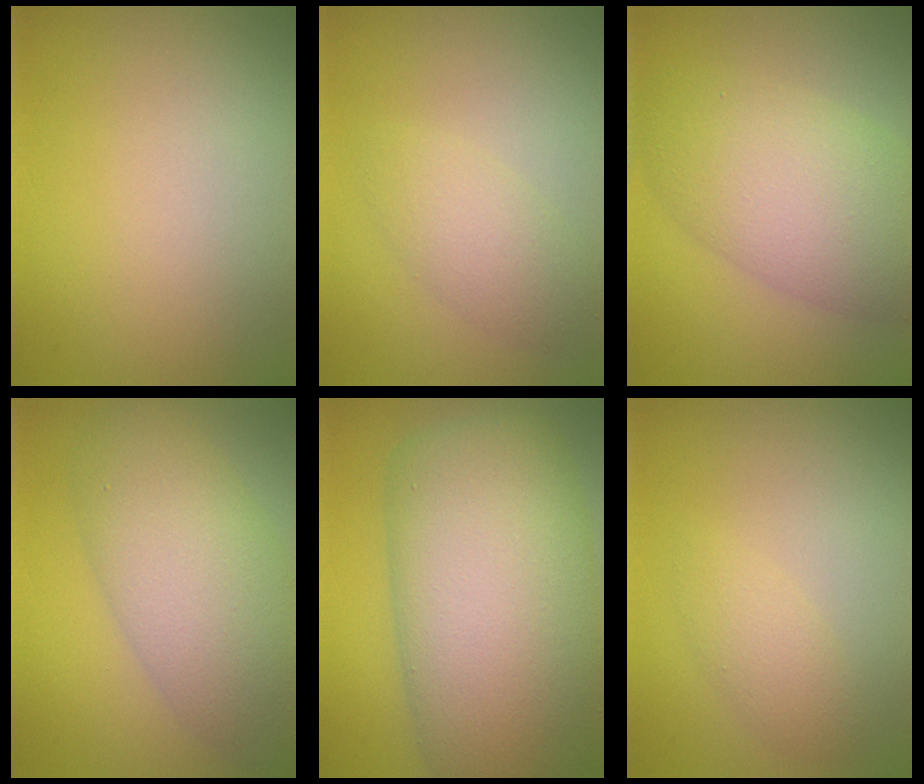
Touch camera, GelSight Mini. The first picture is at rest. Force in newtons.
{"total": 2.7, "press": 2.7, "slide": 0.0}
{"total": 7.9, "press": 7.9, "slide": 0.1}
{"total": 7.7, "press": 7.7, "slide": 0.3}
{"total": 15.4, "press": 15.3, "slide": 0.5}
{"total": 1.7, "press": 1.7, "slide": 0.1}